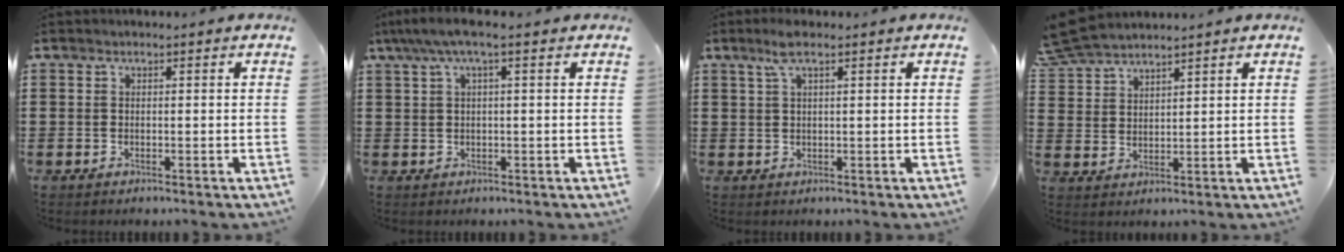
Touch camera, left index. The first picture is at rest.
{"total": 3.2, "force": [0.9, 0.3, 3.0], "torque": [-0.066, 0.000, 0.011]}
{"total": 3.3, "force": [1.8, 0.5, 2.7], "torque": [-0.058, 0.004, 0.032]}
{"total": 5.6, "force": [5.3, 1.0, 1.5], "torque": [-0.049, -0.011, 0.099]}